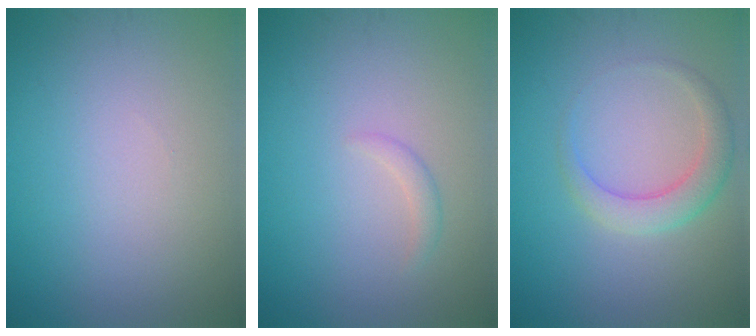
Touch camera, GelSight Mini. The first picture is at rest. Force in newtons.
{"total": 1.0, "press": 1.0, "slide": 0.1}
{"total": 2.9, "press": 2.9, "slide": 0.1}